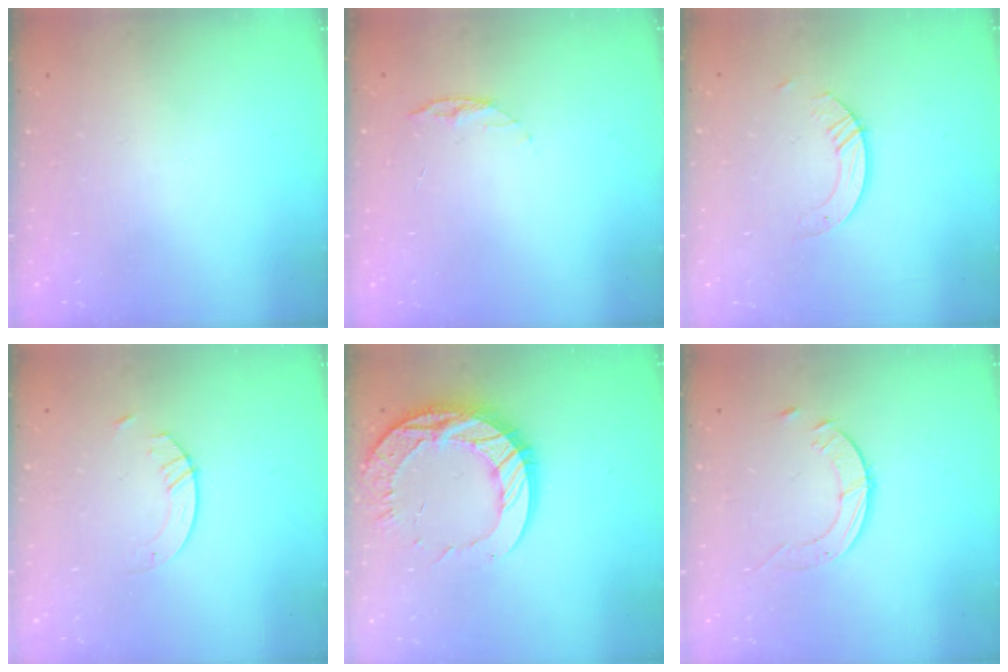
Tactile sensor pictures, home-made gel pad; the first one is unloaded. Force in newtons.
{"total": 4.9, "press": 4.8, "slide": 0.5}
{"total": 3.8, "press": 3.7, "slide": 0.4}
{"total": 2.9, "press": 2.9, "slide": 0.3}
{"total": 17.9, "press": 17.8, "slide": 1.6}
{"total": 3.9, "press": 3.9, "slide": 0.4}